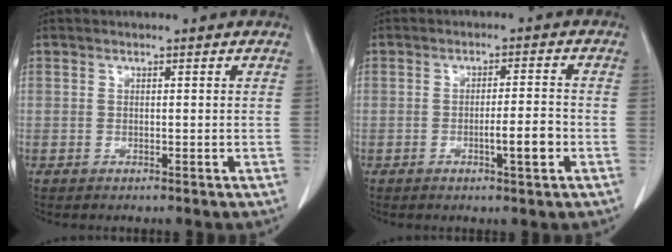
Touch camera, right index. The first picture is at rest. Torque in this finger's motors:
{"motor_torque": [0.58, -0.31, 0.13, 0.03]}